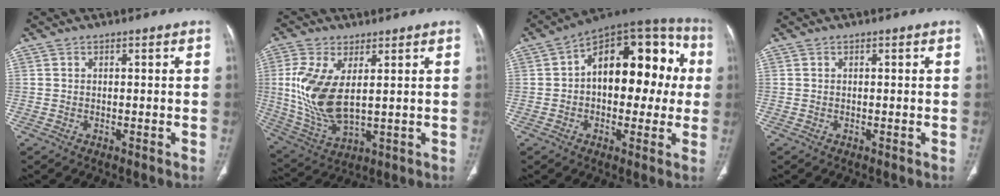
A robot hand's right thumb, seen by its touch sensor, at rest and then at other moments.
{"total": 13.2, "force": [2.1, 6.5, 11.3], "torque": [-0.247, -0.016, 0.057]}
{"total": 20.9, "force": [2.2, 12.1, 17.0], "torque": [-0.186, 0.045, 0.020]}
{"total": 0.0}